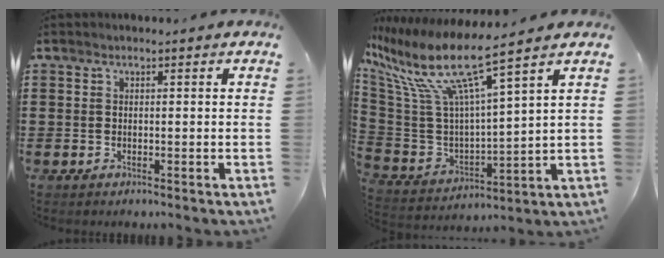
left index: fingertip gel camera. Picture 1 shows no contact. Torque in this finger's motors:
{"motor_torque": [2.14, 0.00, 0.84, 0.21]}